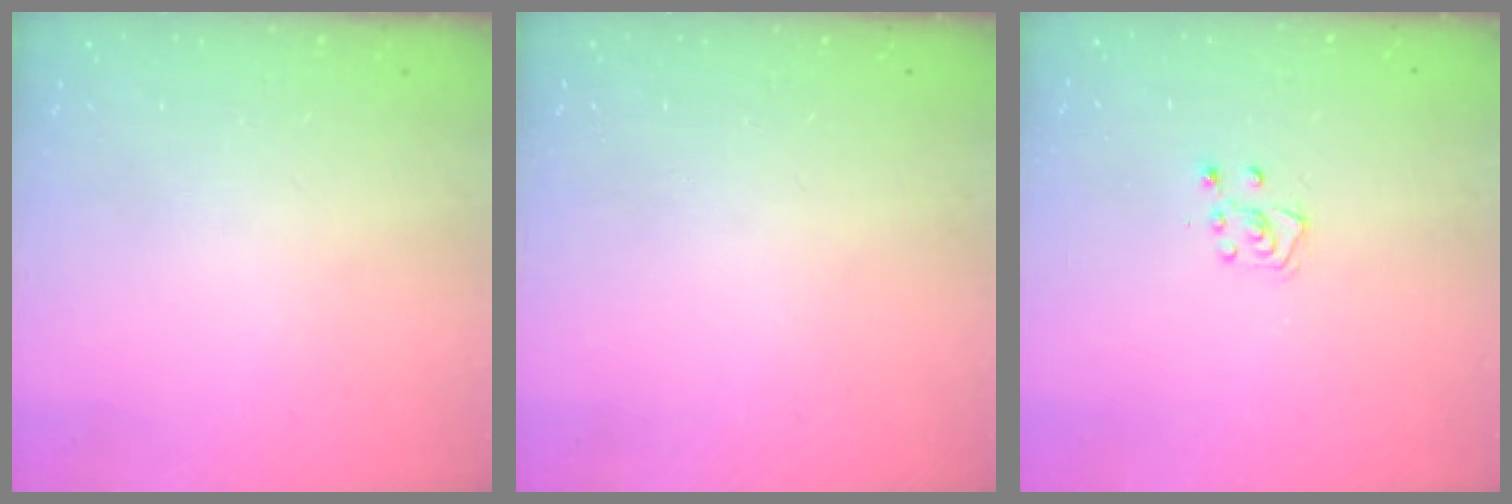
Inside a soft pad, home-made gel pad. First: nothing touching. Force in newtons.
{"total": 0.0}
{"total": 4.8, "press": 4.8, "slide": 0.5}